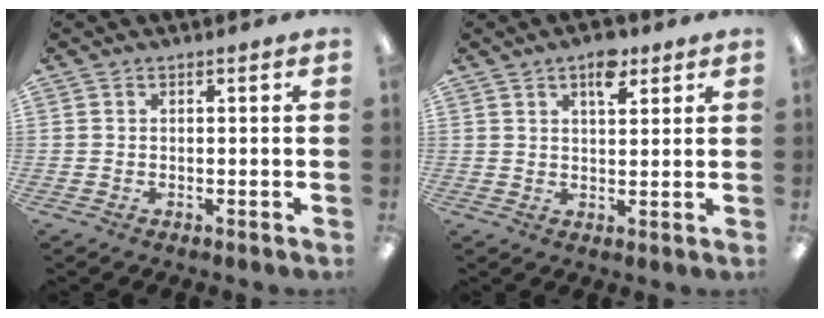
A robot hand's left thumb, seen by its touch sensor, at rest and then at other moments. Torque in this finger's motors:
{"motor_torque": [-0.11, 0.01, 0.19, -0.09, 0.07]}